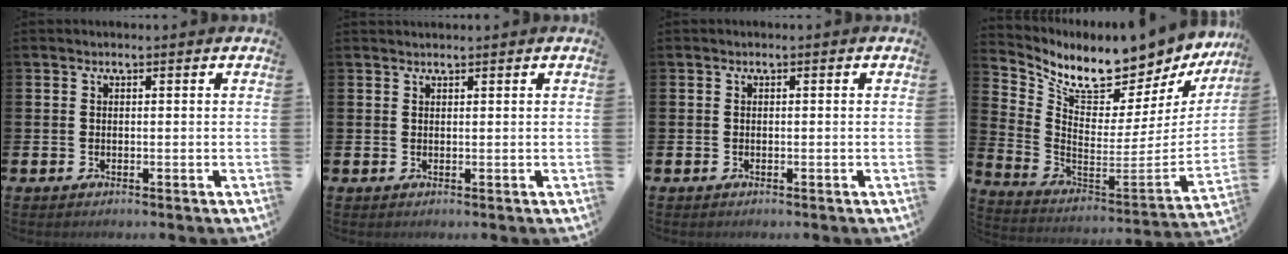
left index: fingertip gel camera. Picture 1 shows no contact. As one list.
[{"total": 0.9, "force": [0.9, 0.0, 0.1], "torque": [0.000, -0.001, 0.017]}, {"total": 0.0}, {"total": 8.5, "force": [7.9, 2.2, 2.2], "torque": [-0.077, -0.079, 0.131]}]